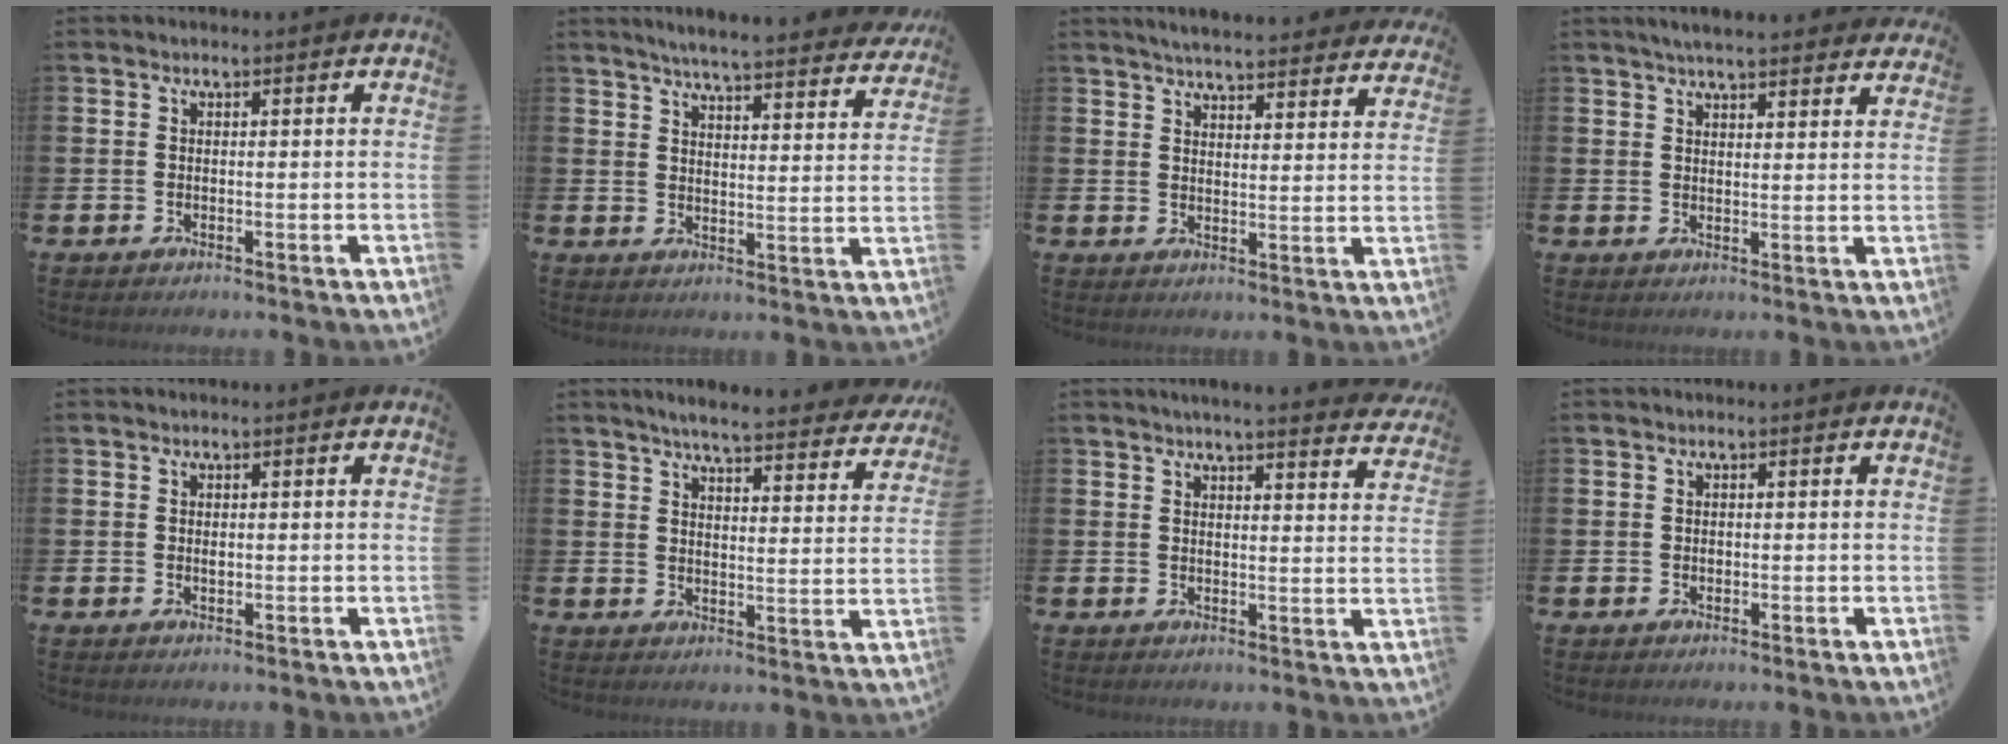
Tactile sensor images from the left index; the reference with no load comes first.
{"total": 5.6, "force": [5.4, -0.2, 1.4], "torque": [-0.037, -0.042, 0.089]}
{"total": 5.0, "force": [5.0, 0.2, 0.7], "torque": [-0.018, -0.035, 0.085]}
{"total": 4.6, "force": [4.4, 0.2, 1.2], "torque": [-0.029, -0.016, 0.079]}
{"total": 0.6, "force": [0.2, 0.3, 0.4], "torque": [-0.003, 0.000, 0.001]}
{"total": 5.3, "force": [5.0, 0.1, 1.6], "torque": [-0.039, -0.039, 0.083]}
{"total": 4.2, "force": [4.1, -0.4, 0.8], "torque": [-0.017, -0.025, 0.070]}
{"total": 0.5, "force": [0.0, 0.4, 0.2], "torque": [-0.001, 0.002, -0.002]}